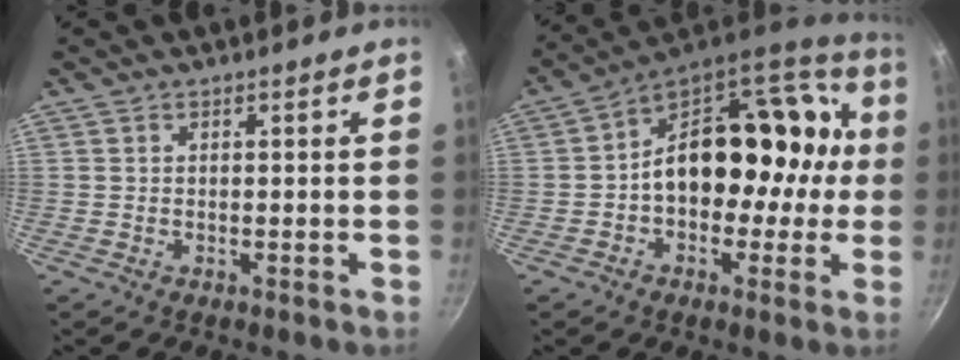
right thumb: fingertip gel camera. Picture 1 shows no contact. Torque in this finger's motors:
{"motor_torque": [2.37, 2.64, 0.95, -0.82, 0.15]}